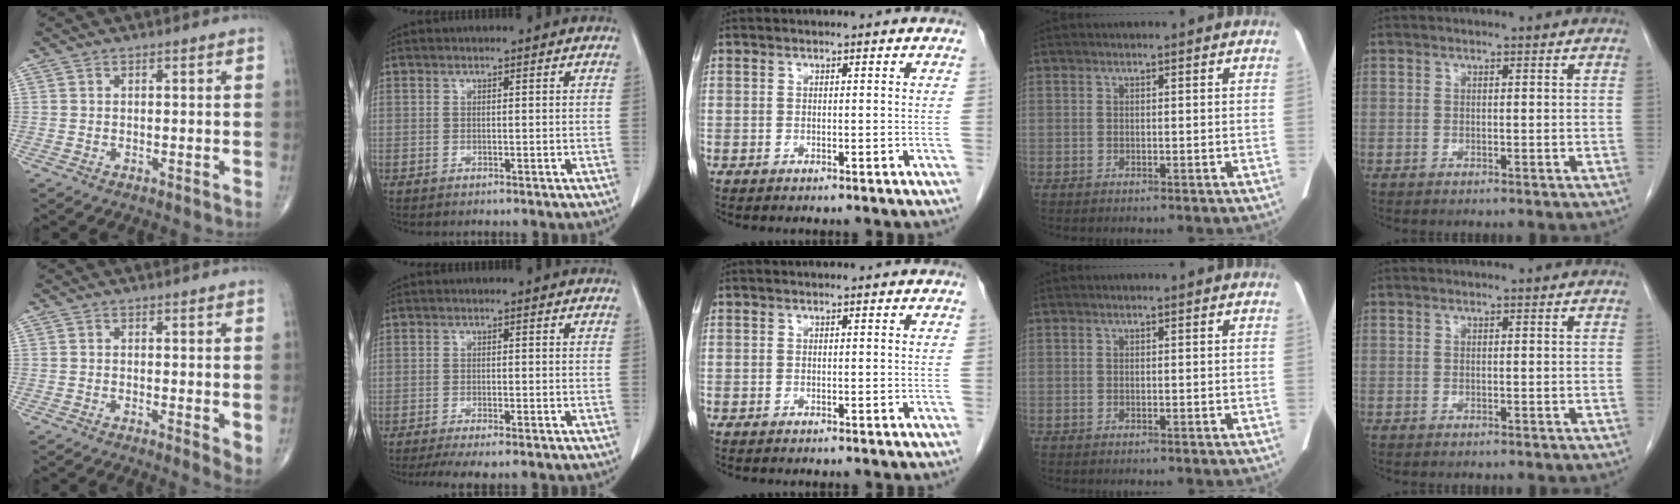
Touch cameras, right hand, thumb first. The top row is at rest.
{"thumb": {"total": 3.3, "force": [0.0, 1.0, 3.1], "torque": [-0.048, -0.012, -0.006]}, "index": {"total": 6.0, "force": [-4.8, 0.8, 3.5], "torque": [-0.049, -0.012, -0.075]}}